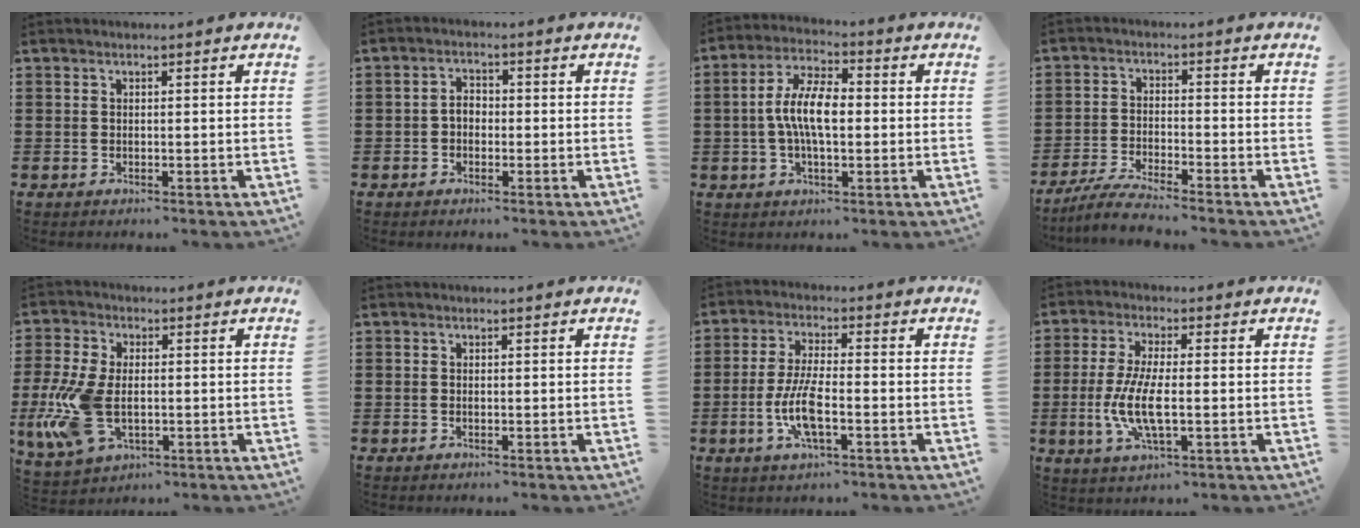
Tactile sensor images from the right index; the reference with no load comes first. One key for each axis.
{"total": 2.3, "fx": -0.6, "fy": 1.5, "fz": 1.5, "tx": -0.030, "ty": 0.005, "tz": -0.014}
{"total": 8.1, "fx": -0.4, "fy": 3.4, "fz": 7.4, "tx": -0.161, "ty": 0.001, "tz": -0.016}
{"total": 4.4, "fx": -4.1, "fy": -0.4, "fz": 1.4, "tx": -0.037, "ty": -0.011, "tz": -0.083}
{"total": 10.9, "fx": -1.8, "fy": 6.1, "fz": 8.9, "tx": -0.214, "ty": -0.010, "tz": -0.031}
{"total": 0.0}
{"total": 7.1, "fx": -2.1, "fy": 1.8, "fz": 6.5, "tx": -0.147, "ty": -0.014, "tz": -0.044}
{"total": 7.3, "fx": -1.6, "fy": 2.2, "fz": 6.8, "tx": -0.155, "ty": -0.011, "tz": -0.036}